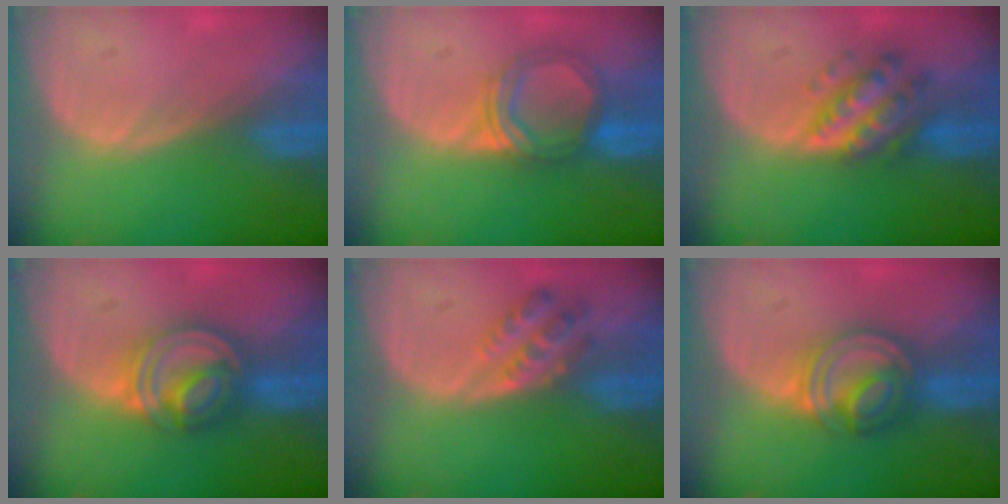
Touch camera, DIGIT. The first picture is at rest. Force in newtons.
{"total": 5.5, "press": 5.2, "slide": 1.8}
{"total": 6.4, "press": 6.4, "slide": 0.2}
{"total": 7.6, "press": 6.6, "slide": 3.8}
{"total": 4.4, "press": 4.1, "slide": 1.7}
{"total": 7.0, "press": 6.3, "slide": 3.1}